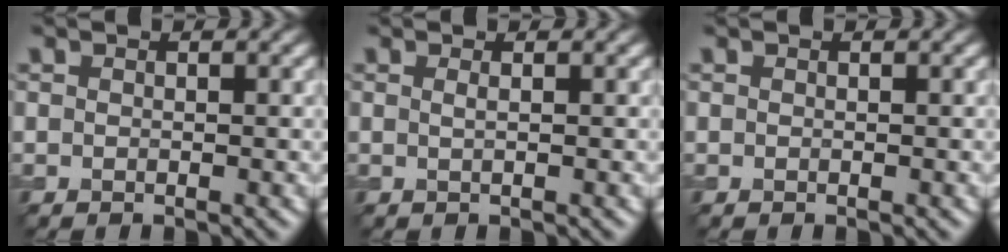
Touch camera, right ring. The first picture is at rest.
{"total": 0.7, "force": [0.2, 0.3, 0.7], "torque": [-0.008, 0.002, 0.000]}
{"total": 0.0}